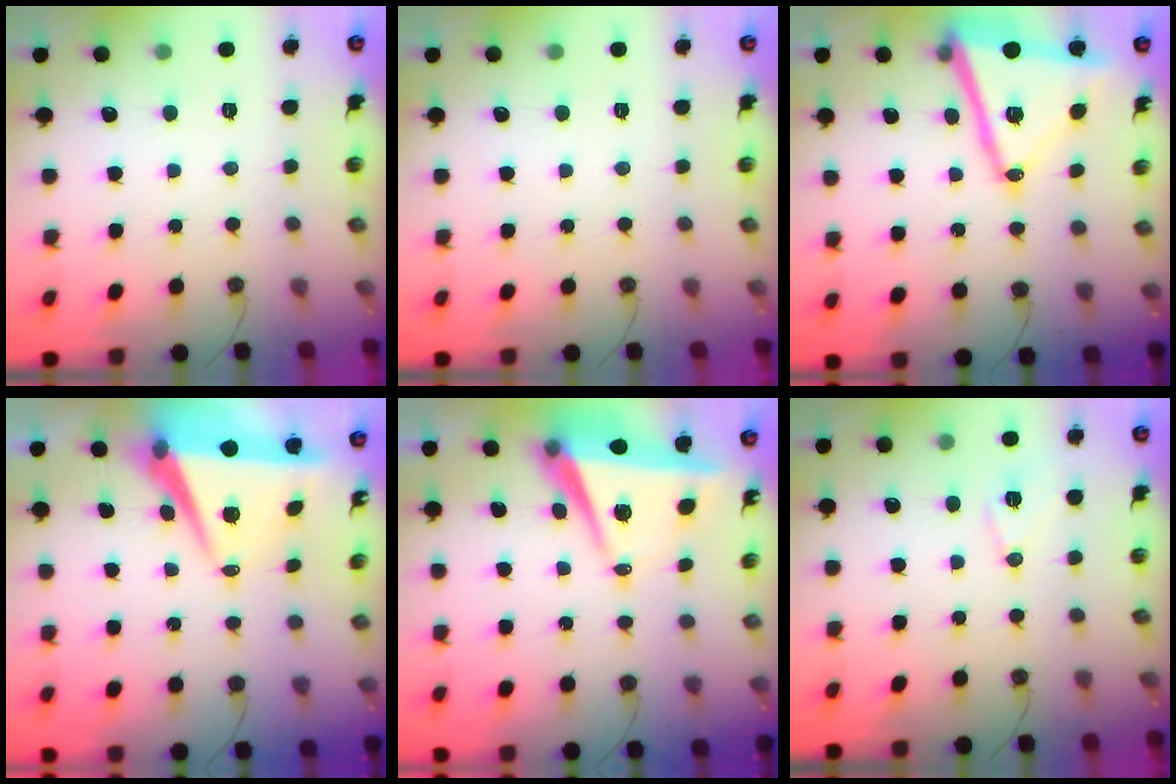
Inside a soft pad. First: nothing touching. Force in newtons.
{"total": 0.0}
{"total": 17.0, "press": 16.9, "slide": 2.0}
{"total": 9.2, "press": 8.2, "slide": 4.2}
{"total": 7.9, "press": 6.7, "slide": 4.2}
{"total": 7.4, "press": 6.7, "slide": 3.2}